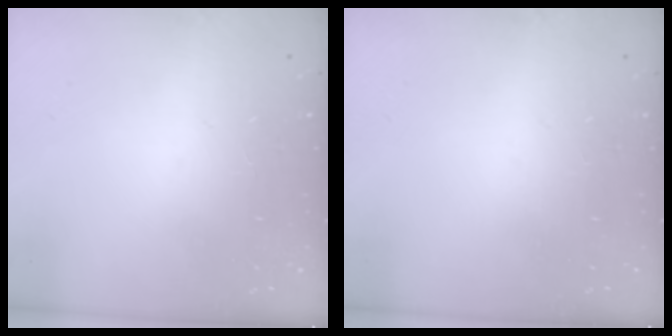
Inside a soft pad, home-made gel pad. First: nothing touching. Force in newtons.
{"total": 0.0}